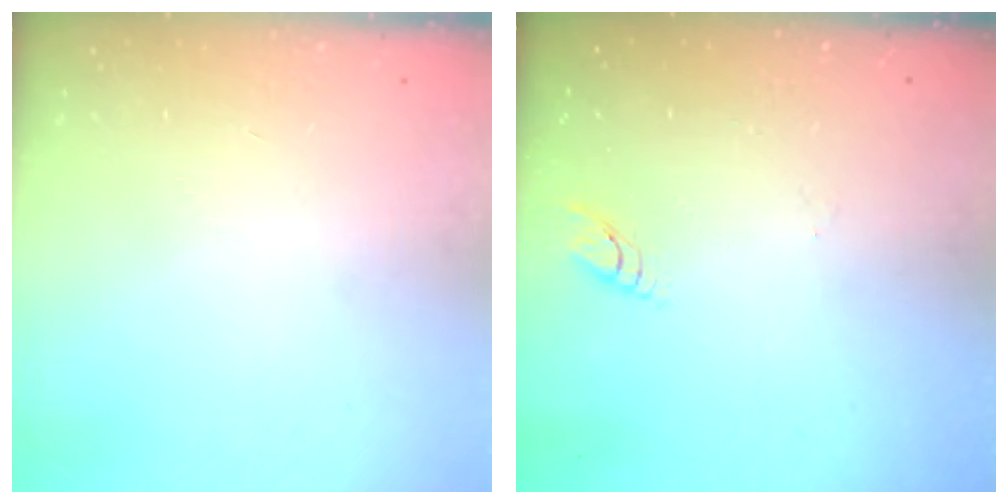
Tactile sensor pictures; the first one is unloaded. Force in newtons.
{"total": 2.8, "press": 2.8, "slide": 0.2}